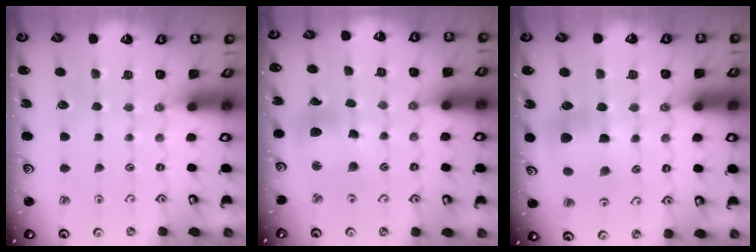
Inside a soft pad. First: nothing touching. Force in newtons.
{"total": 11.1, "press": 11.0, "slide": 1.4}
{"total": 6.7, "press": 6.7, "slide": 0.8}